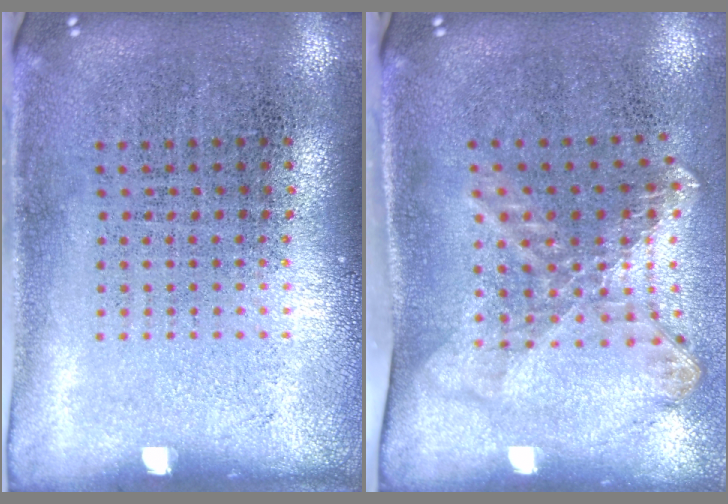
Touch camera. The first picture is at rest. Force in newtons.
{"total": 1.9, "press": 1.4, "slide": 1.3}